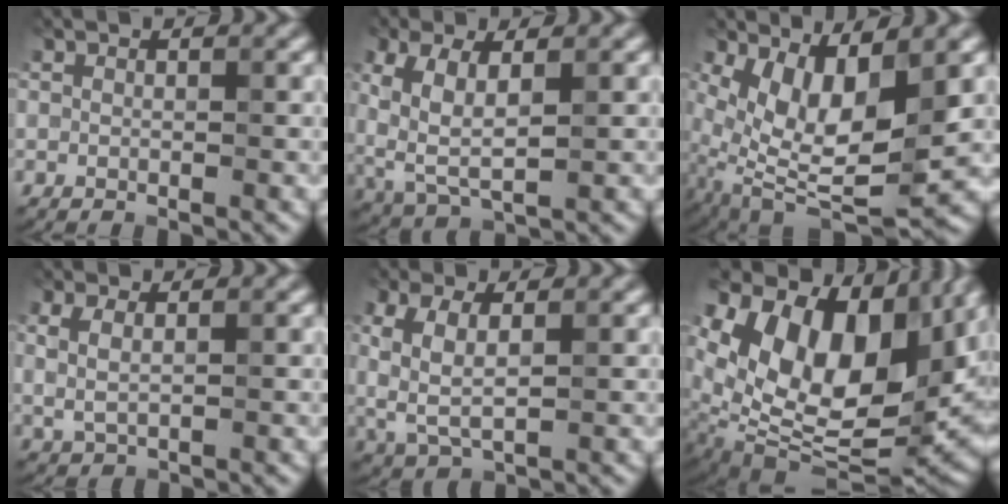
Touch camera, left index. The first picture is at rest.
{"total": 4.5, "force": [0.6, 2.1, 3.9], "torque": [-0.101, -0.006, 0.025]}
{"total": 7.6, "force": [1.1, 3.2, 6.8], "torque": [-0.150, -0.020, 0.032]}
{"total": 1.4, "force": [0.5, 0.6, 1.2], "torque": [-0.031, -0.005, 0.025]}
{"total": 3.7, "force": [0.4, 1.7, 3.2], "torque": [-0.087, -0.004, 0.021]}
{"total": 14.8, "force": [4.7, 9.0, 10.8], "torque": [-0.213, 0.003, 0.103]}